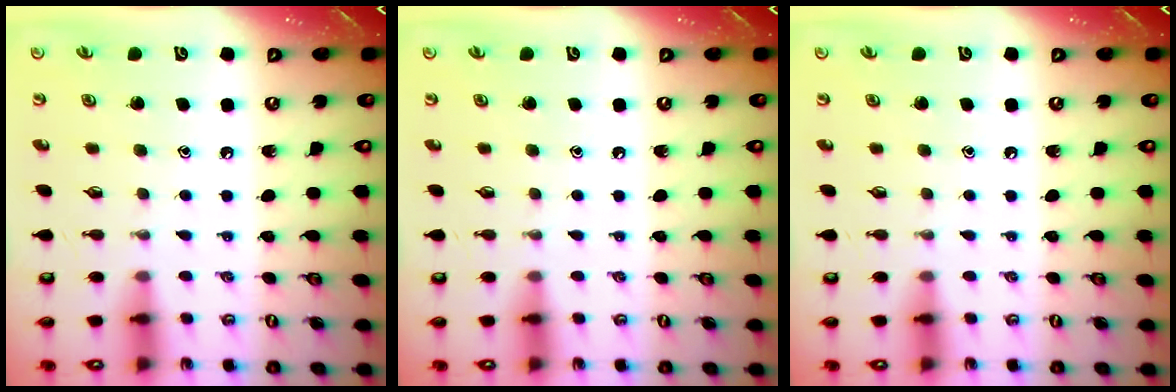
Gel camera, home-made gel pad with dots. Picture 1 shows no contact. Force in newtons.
{"total": 0.0}
{"total": 0.0}